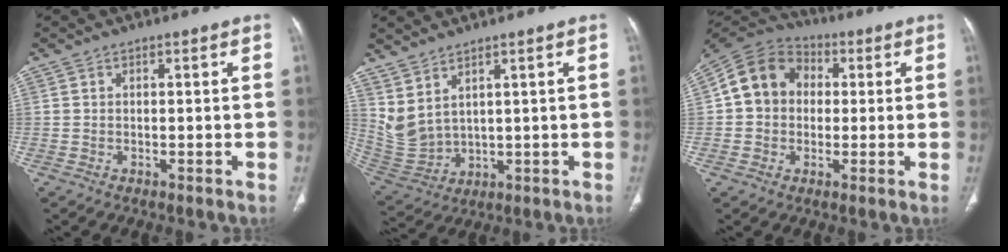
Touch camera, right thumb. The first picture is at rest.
{"total": 7.2, "force": [4.4, 3.2, 4.8], "torque": [-0.099, -0.029, 0.112]}
{"total": 11.9, "force": [1.2, 10.1, 6.1], "torque": [-0.091, 0.025, 0.009]}